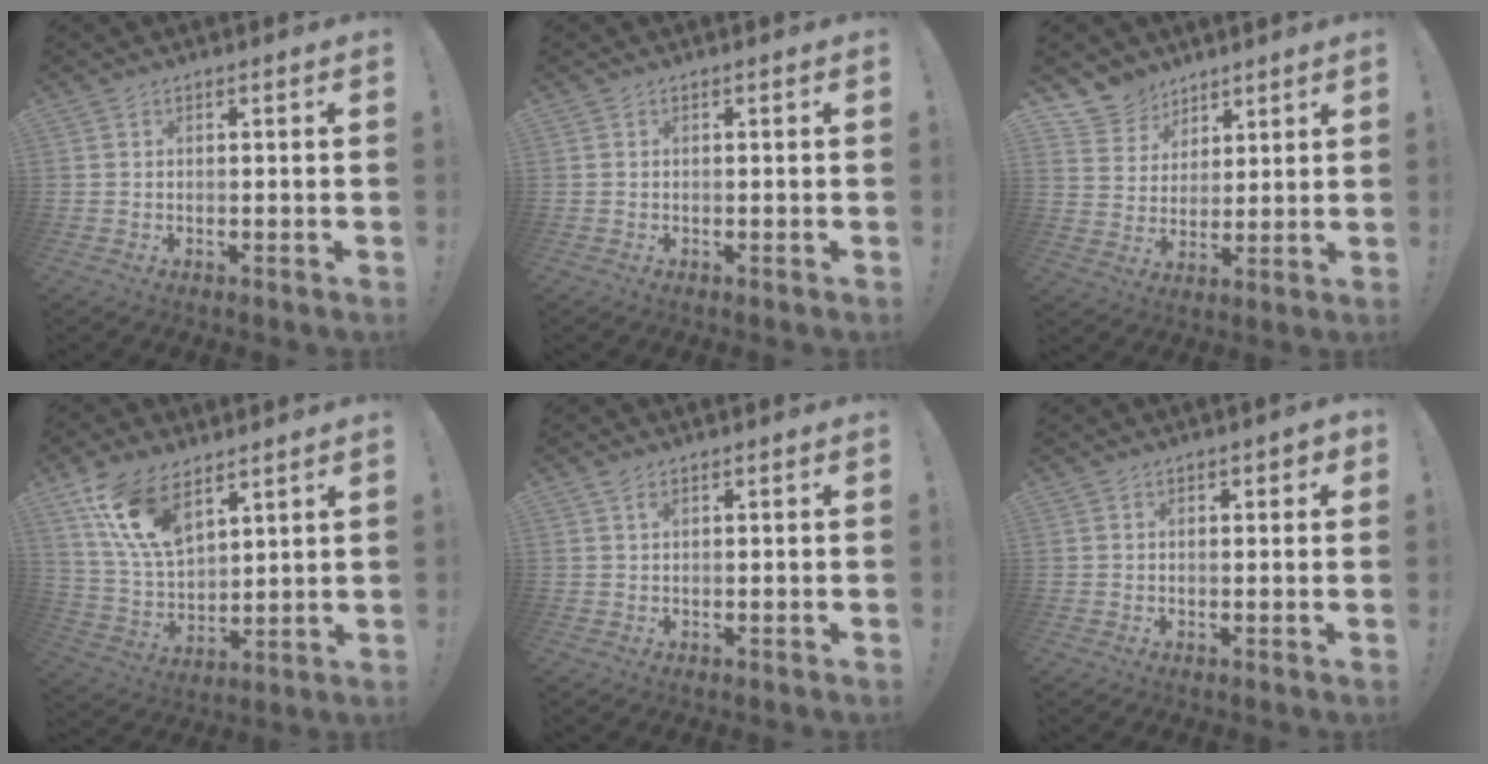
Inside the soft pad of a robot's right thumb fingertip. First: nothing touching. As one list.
[{"total": 0.0}, {"total": 9.2, "force": [6.9, 5.9, 0.8], "torque": [-0.029, -0.053, 0.140]}, {"total": 15.9, "force": [10.0, 7.9, 9.6], "torque": [-0.205, -0.050, 0.188]}, {"total": 1.4, "force": [0.9, 0.7, 0.9], "torque": [-0.015, 0.000, 0.015]}, {"total": 1.3, "force": [0.5, 0.9, 0.9], "torque": [-0.005, -0.001, 0.006]}]